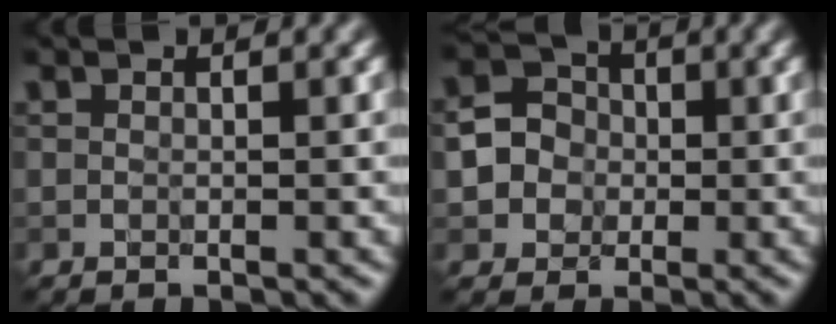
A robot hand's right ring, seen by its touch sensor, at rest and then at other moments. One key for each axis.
{"total": 3.4, "fx": -0.4, "fy": 3.2, "fz": 1.1, "tx": 0.001, "ty": 0.004, "tz": -0.011}